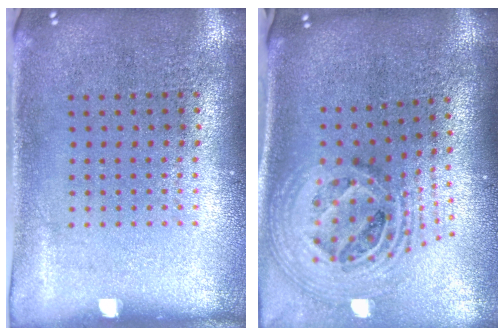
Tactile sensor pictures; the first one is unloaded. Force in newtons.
{"total": 2.5, "press": 1.8, "slide": 1.7}